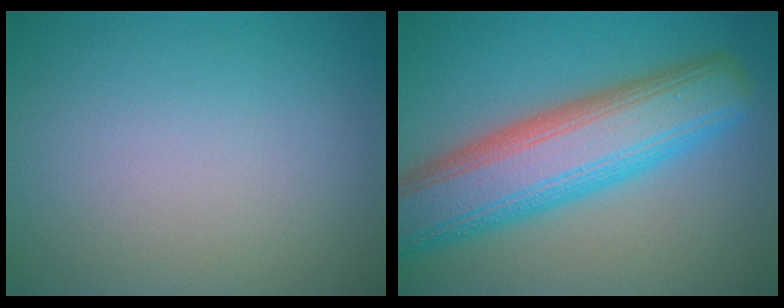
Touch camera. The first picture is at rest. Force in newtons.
{"total": 10.2, "press": 10.2, "slide": 0.6}